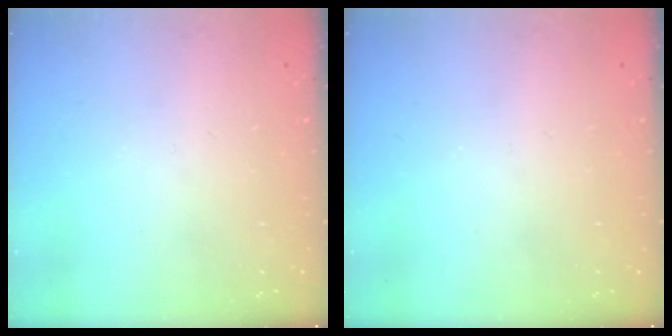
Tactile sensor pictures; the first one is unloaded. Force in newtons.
{"total": 0.0}